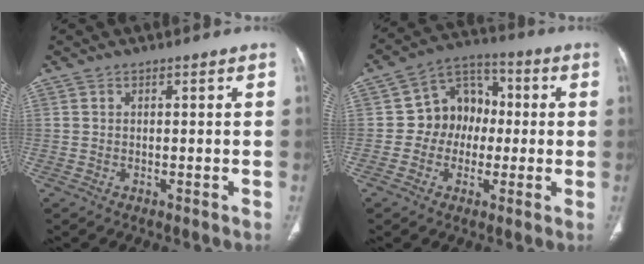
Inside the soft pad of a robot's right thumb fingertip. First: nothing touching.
{"total": 10.6, "force": [-0.4, 8.9, 5.7], "torque": [-0.042, 0.030, -0.018]}